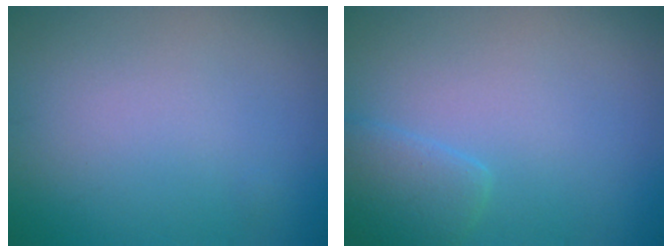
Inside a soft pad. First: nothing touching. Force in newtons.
{"total": 2.3, "press": 2.3, "slide": 0.1}